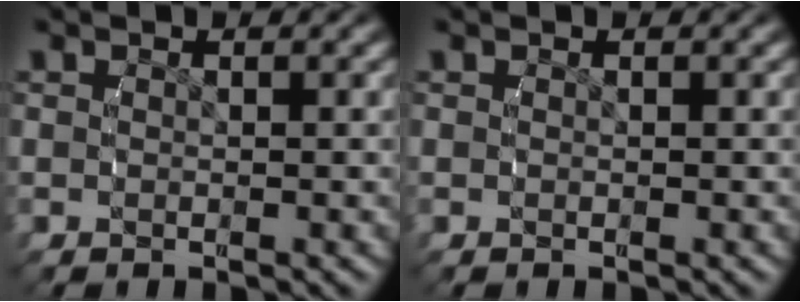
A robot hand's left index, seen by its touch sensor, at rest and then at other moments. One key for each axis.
{"total": 0.0}